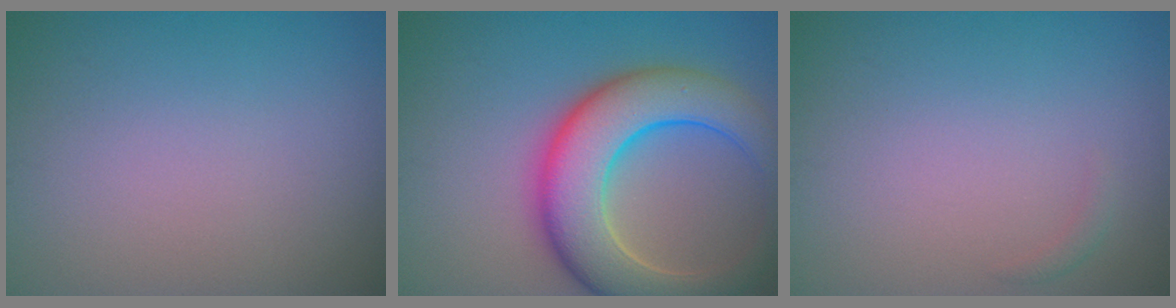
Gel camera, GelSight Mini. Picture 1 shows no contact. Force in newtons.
{"total": 9.5, "press": 9.4, "slide": 0.3}
{"total": 0.6, "press": 0.6, "slide": 0.1}